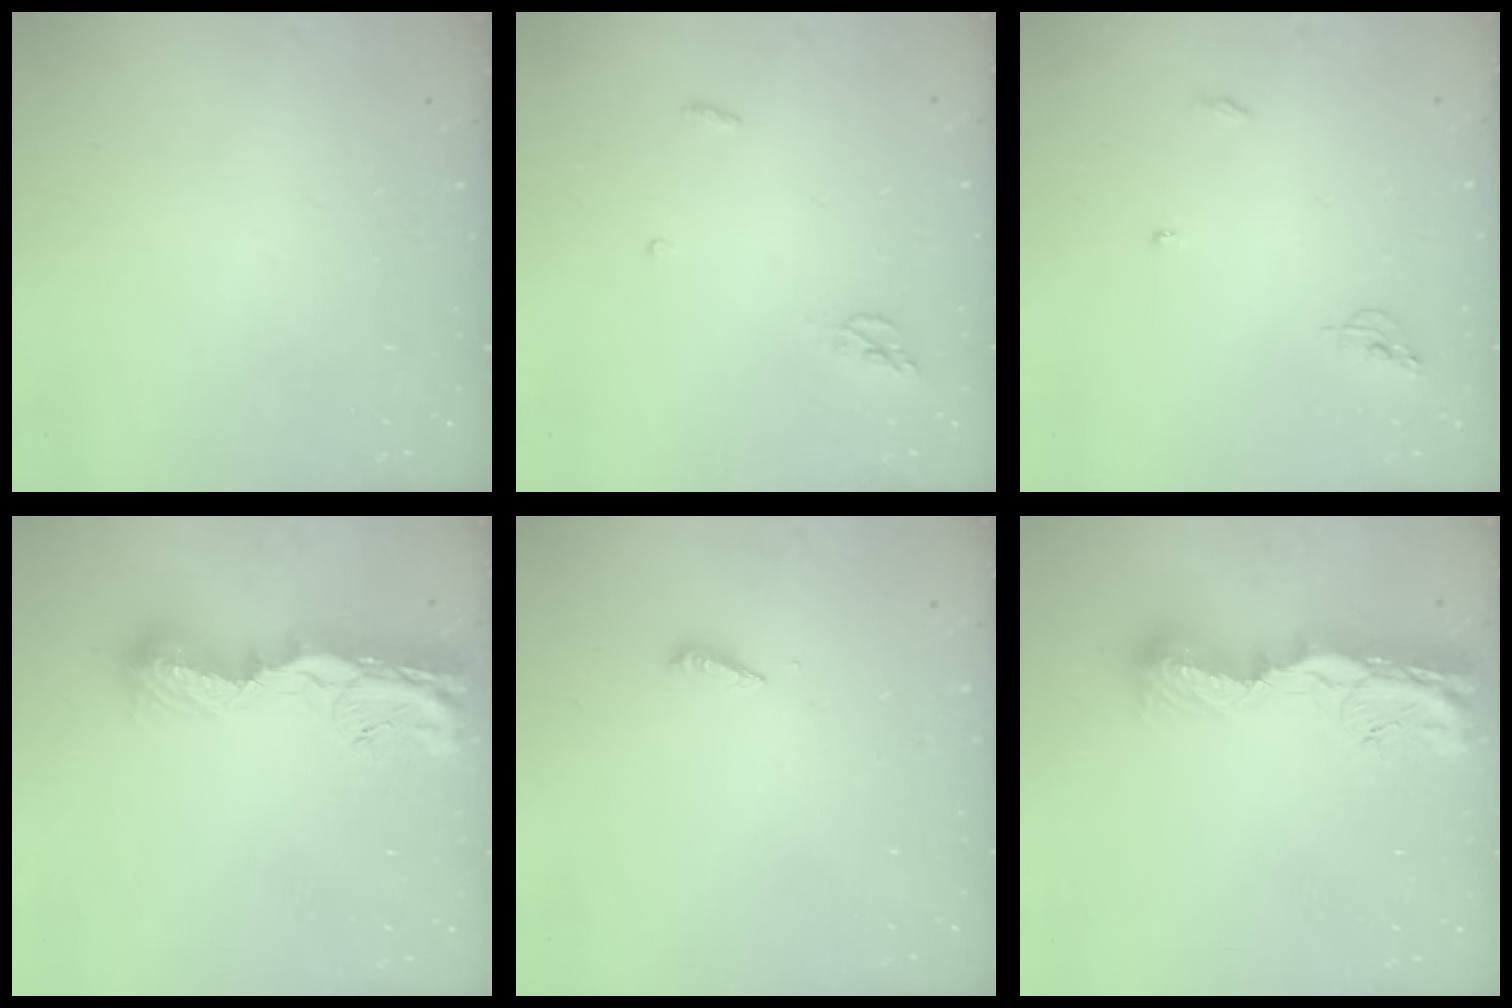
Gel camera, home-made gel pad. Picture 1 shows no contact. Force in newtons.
{"total": 4.3, "press": 4.3, "slide": 0.3}
{"total": 5.4, "press": 5.4, "slide": 0.4}
{"total": 15.0, "press": 15.0, "slide": 1.2}
{"total": 2.8, "press": 2.8, "slide": 0.2}
{"total": 15.0, "press": 15.0, "slide": 1.2}